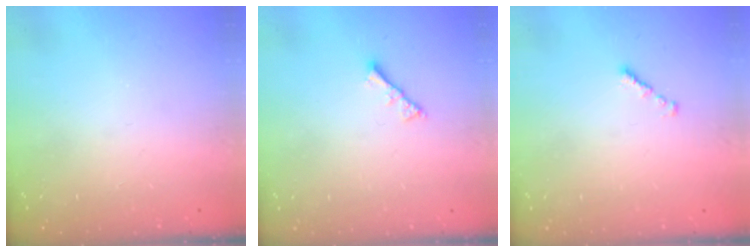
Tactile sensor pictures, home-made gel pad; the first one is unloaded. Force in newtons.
{"total": 2.8, "press": 2.8, "slide": 0.6}
{"total": 0.8, "press": 0.7, "slide": 0.4}